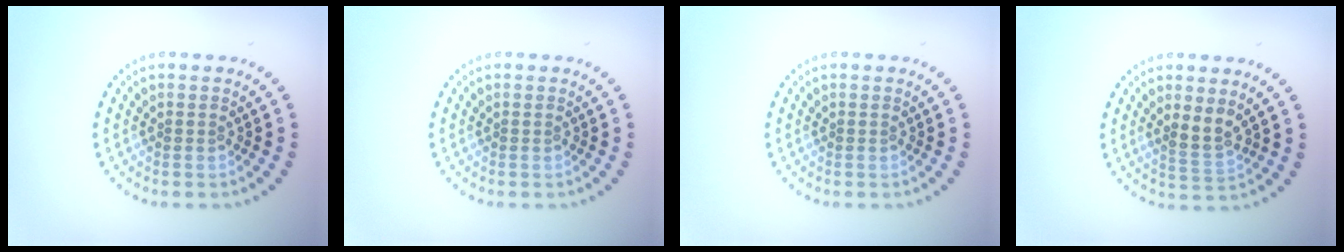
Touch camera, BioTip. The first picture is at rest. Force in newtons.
{"total": 0.0}
{"total": 0.0}
{"total": 2.0, "press": 1.8, "slide": 0.9}